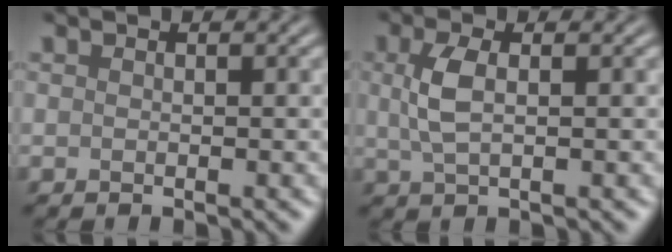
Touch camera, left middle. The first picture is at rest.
{"total": 2.8, "force": [0.6, 1.2, 2.5], "torque": [-0.060, 0.001, 0.011]}